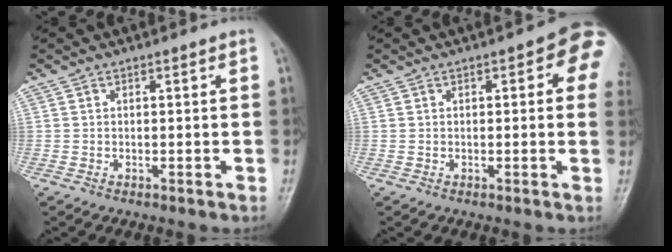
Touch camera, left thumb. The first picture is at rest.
{"total": 7.2, "force": [2.0, 2.8, 6.4], "torque": [-0.047, 0.002, 0.010]}